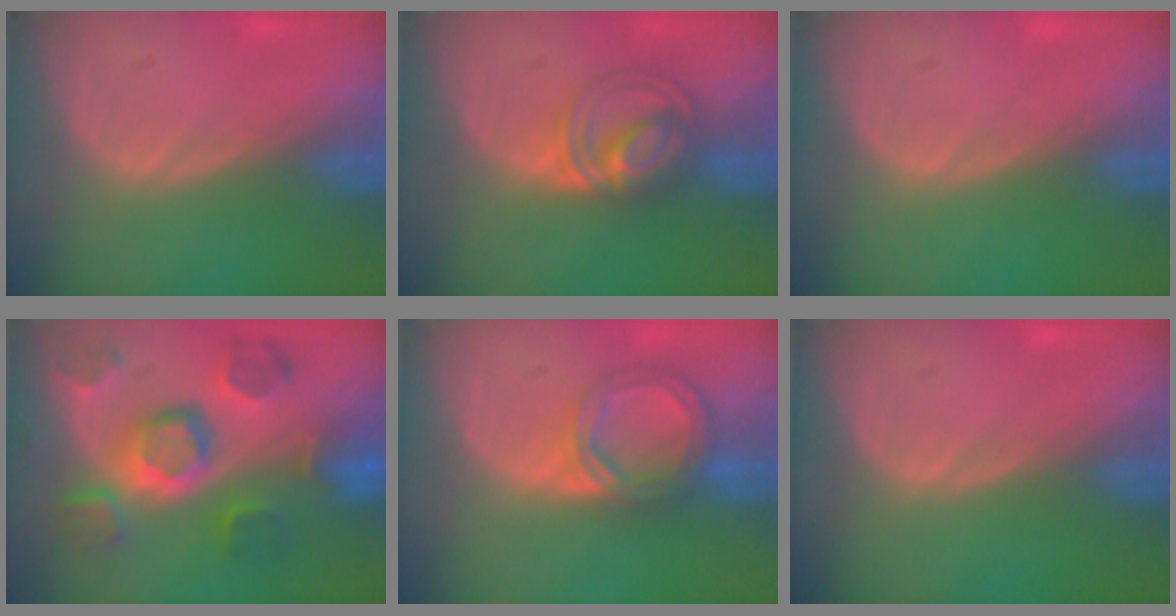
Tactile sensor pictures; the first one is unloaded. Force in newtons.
{"total": 5.8, "press": 5.8, "slide": 0.2}
{"total": 0.0}
{"total": 11.3, "press": 10.0, "slide": 5.3}
{"total": 6.4, "press": 5.6, "slide": 3.1}
{"total": 0.0}